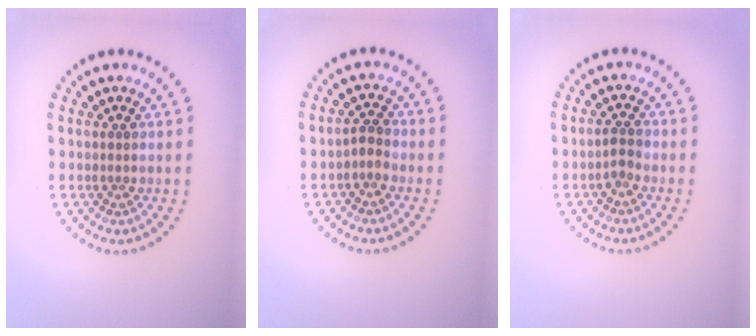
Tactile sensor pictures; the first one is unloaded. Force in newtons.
{"total": 1.3, "press": 1.0, "slide": 0.8}
{"total": 1.2, "press": 1.0, "slide": 0.6}